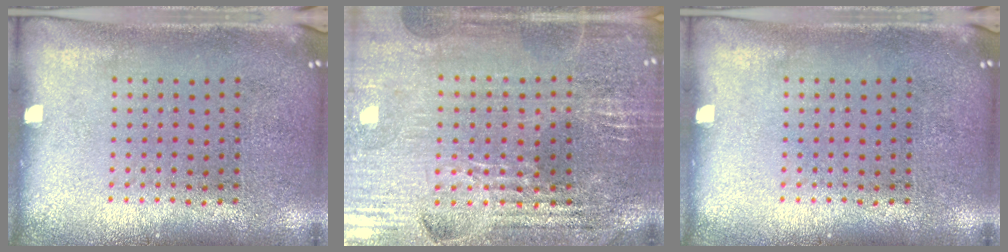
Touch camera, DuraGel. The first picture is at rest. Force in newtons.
{"total": 3.1, "press": 3.1, "slide": 0.3}
{"total": 0.0}